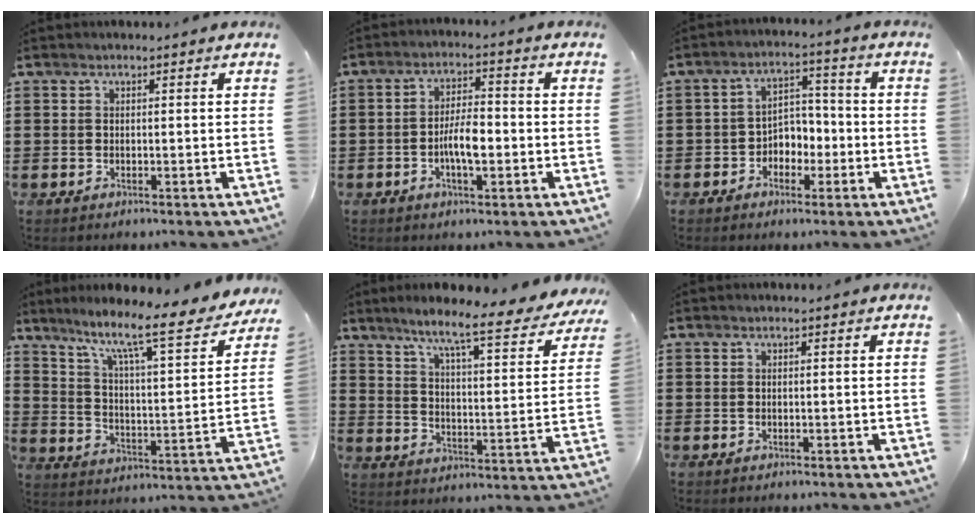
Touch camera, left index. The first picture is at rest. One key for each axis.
{"total": 5.5, "fx": -1.5, "fy": 1.9, "fz": 4.9, "tx": -0.100, "ty": 0.006, "tz": -0.031}
{"total": 4.3, "fx": -2.2, "fy": 3.3, "fz": 1.5, "tx": -0.037, "ty": 0.012, "tz": -0.047}
{"total": 10.5, "fx": 8.3, "fy": 0.8, "fz": 6.4, "tx": -0.131, "ty": -0.062, "tz": 0.126}
{"total": 8.6, "fx": 7.2, "fy": -0.4, "fz": 4.7, "tx": -0.103, "ty": -0.055, "tz": 0.109}
{"total": 0.0}